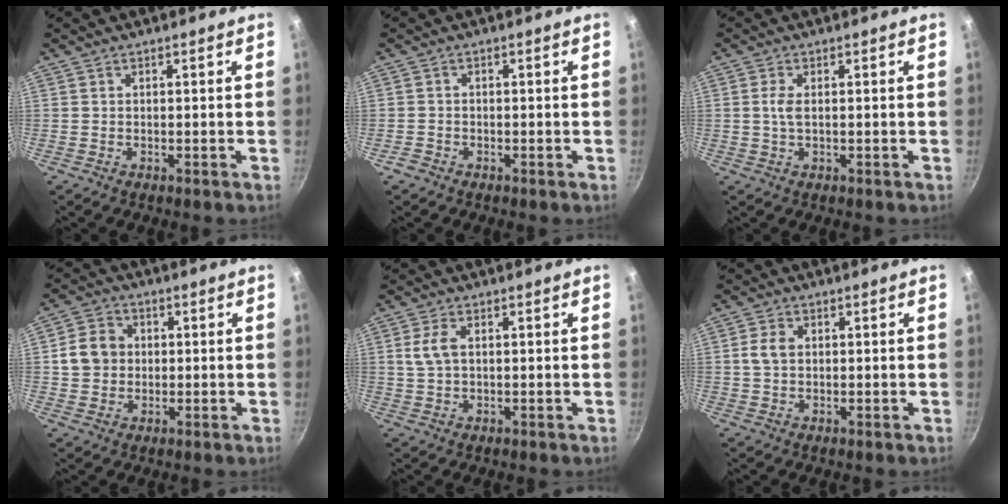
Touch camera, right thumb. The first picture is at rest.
{"total": 1.4, "force": [-1.0, 0.9, 0.2], "torque": [-0.004, 0.002, -0.022]}
{"total": 2.4, "force": [0.2, 1.1, 2.1], "torque": [-0.050, 0.001, 0.004]}
{"total": 7.4, "force": [0.5, 6.5, 3.6], "torque": [-0.048, 0.011, 0.003]}
{"total": 4.0, "force": [0.8, 2.2, 3.2], "torque": [-0.075, 0.005, 0.017]}
{"total": 3.6, "force": [0.5, 2.6, 2.5], "torque": [-0.049, 0.005, 0.008]}